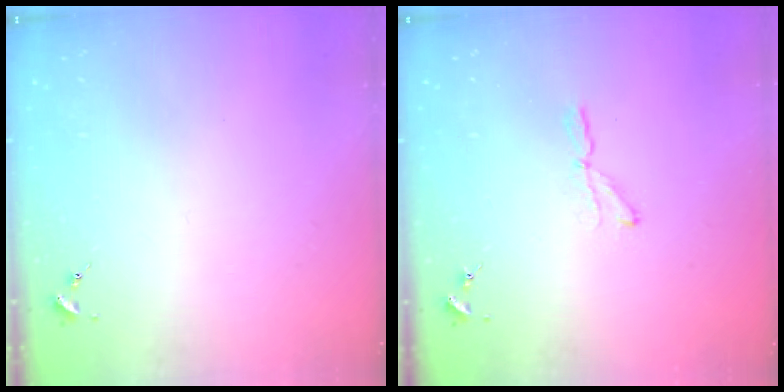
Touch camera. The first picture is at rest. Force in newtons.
{"total": 3.9, "press": 3.9, "slide": 0.3}